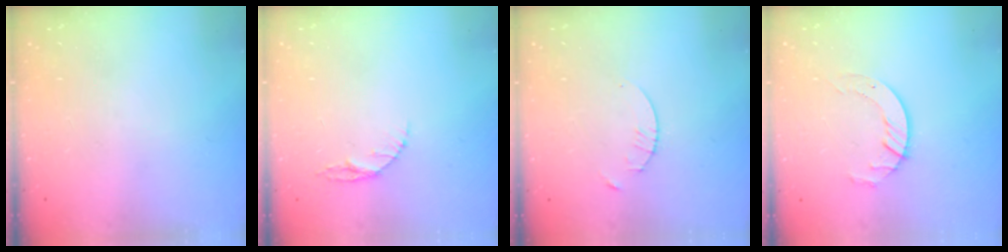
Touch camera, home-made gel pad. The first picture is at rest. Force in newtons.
{"total": 4.7, "press": 4.7, "slide": 0.6}
{"total": 1.3, "press": 1.3, "slide": 0.2}
{"total": 5.7, "press": 5.7, "slide": 0.4}